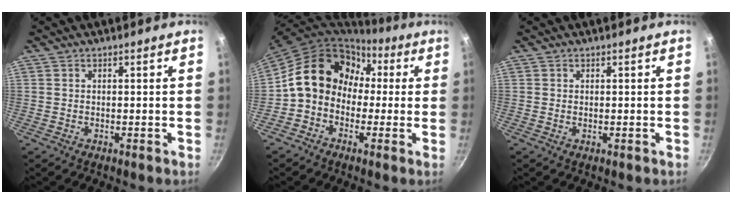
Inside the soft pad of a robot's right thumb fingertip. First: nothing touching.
{"total": 15.1, "force": [0.9, 12.6, 8.2], "torque": [-0.104, 0.050, -0.009]}
{"total": 0.0}